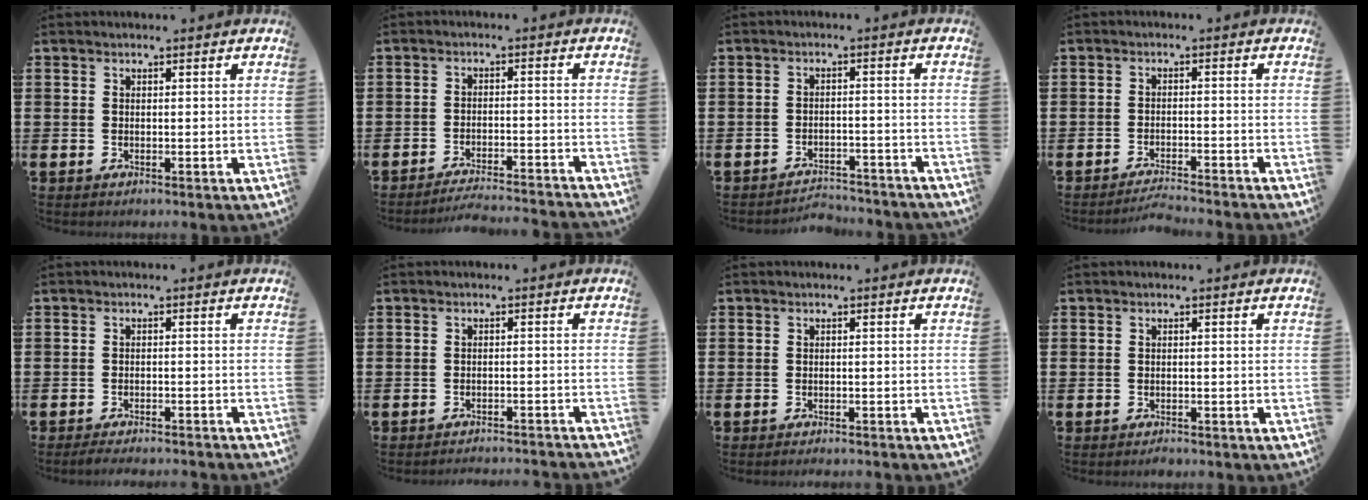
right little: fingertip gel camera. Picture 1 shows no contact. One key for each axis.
{"total": 3.1, "fx": -3.0, "fy": -0.3, "fz": 0.5, "tx": -0.009, "ty": 0.001, "tz": -0.062}
{"total": 2.9, "fx": -2.9, "fy": 0.1, "fz": -0.2, "tx": -0.004, "ty": 0.004, "tz": -0.063}
{"total": 2.2, "fx": -2.1, "fy": -0.2, "fz": 0.4, "tx": -0.008, "ty": 0.005, "tz": -0.043}
{"total": 1.8, "fx": -1.7, "fy": -0.1, "fz": 0.4, "tx": -0.006, "ty": 0.004, "tz": -0.034}
{"total": 1.7, "fx": -1.6, "fy": -0.3, "fz": 0.0, "tx": 0.000, "ty": 0.006, "tz": -0.035}
{"total": 0.9, "fx": -0.9, "fy": -0.1, "fz": 0.1, "tx": -0.003, "ty": -0.001, "tz": -0.019}
{"total": 0.6, "fx": -0.6, "fy": 0.1, "fz": 0.1, "tx": -0.004, "ty": -0.001, "tz": -0.012}